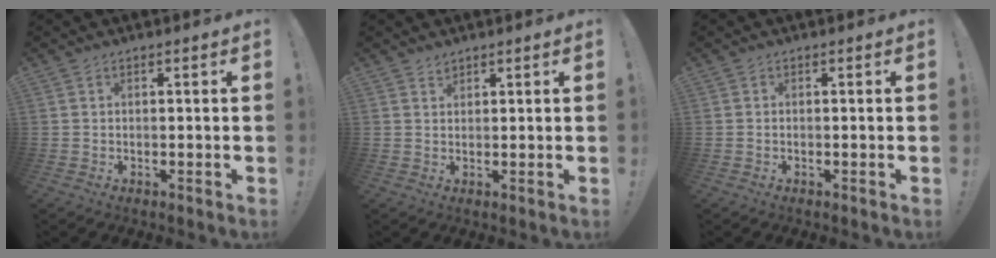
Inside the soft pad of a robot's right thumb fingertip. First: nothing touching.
{"total": 1.6, "force": [1.3, 0.7, 0.3], "torque": [0.004, -0.009, 0.024]}
{"total": 0.0}